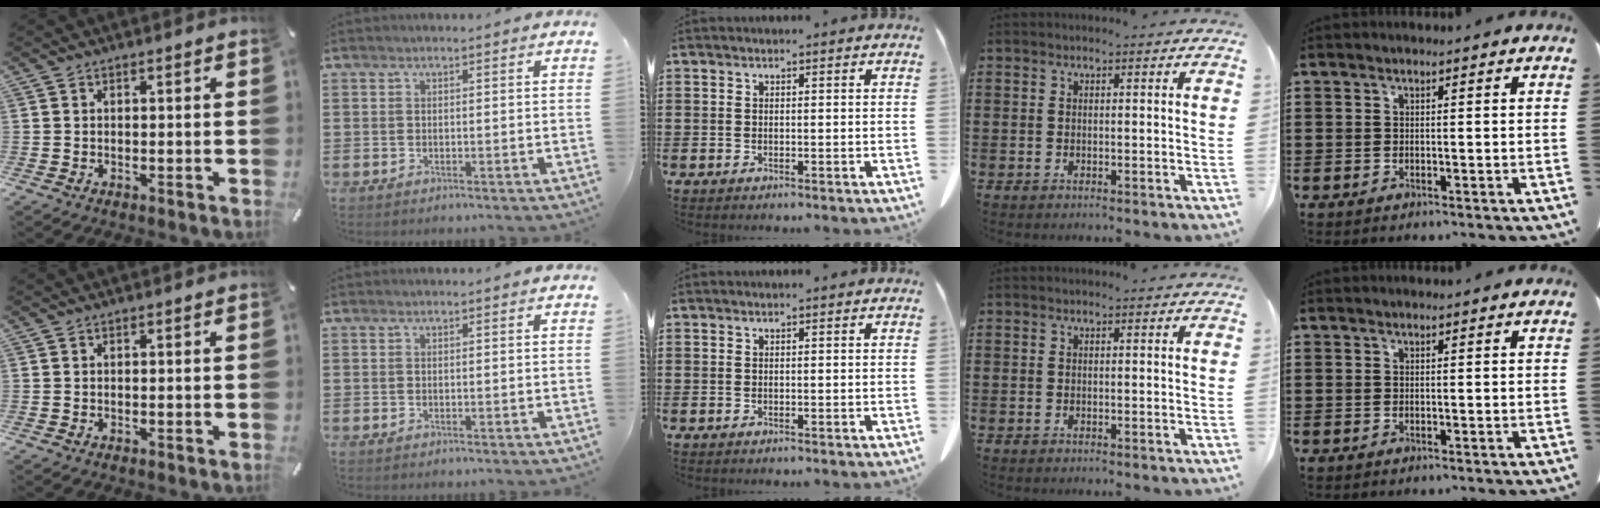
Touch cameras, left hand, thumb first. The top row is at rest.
{}